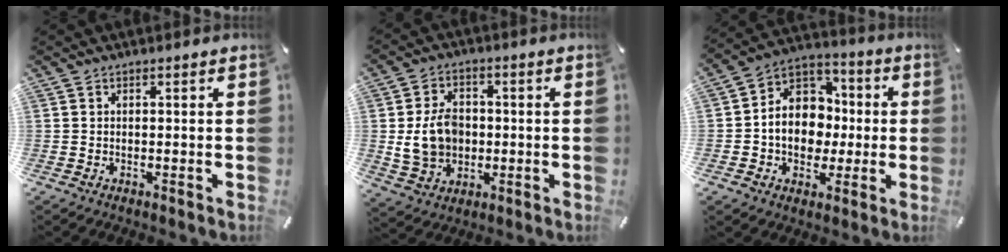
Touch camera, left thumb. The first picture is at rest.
{"total": 10.0, "force": [-0.1, 8.1, 5.8], "torque": [-0.130, 0.008, -0.003]}
{"total": 12.5, "force": [-1.4, 10.9, 5.8], "torque": [-0.113, 0.009, -0.019]}